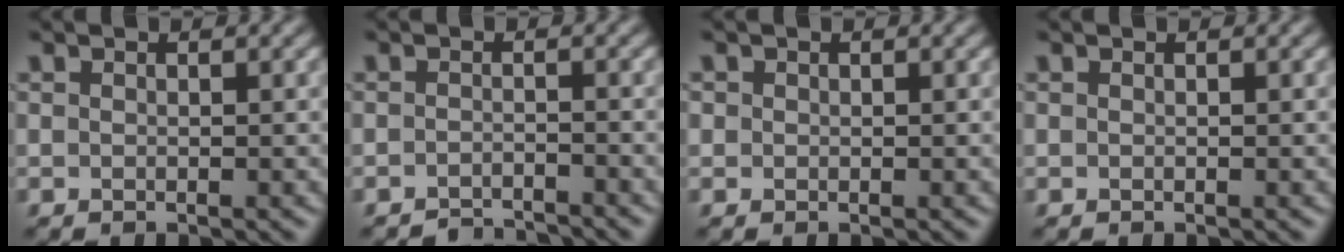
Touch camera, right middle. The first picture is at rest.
{"total": 2.2, "force": [-2.1, 0.2, 0.3], "torque": [0.003, 0.004, -0.037]}
{"total": 0.5, "force": [0.1, 0.5, 0.0], "torque": [0.006, -0.001, 0.000]}
{"total": 0.0}